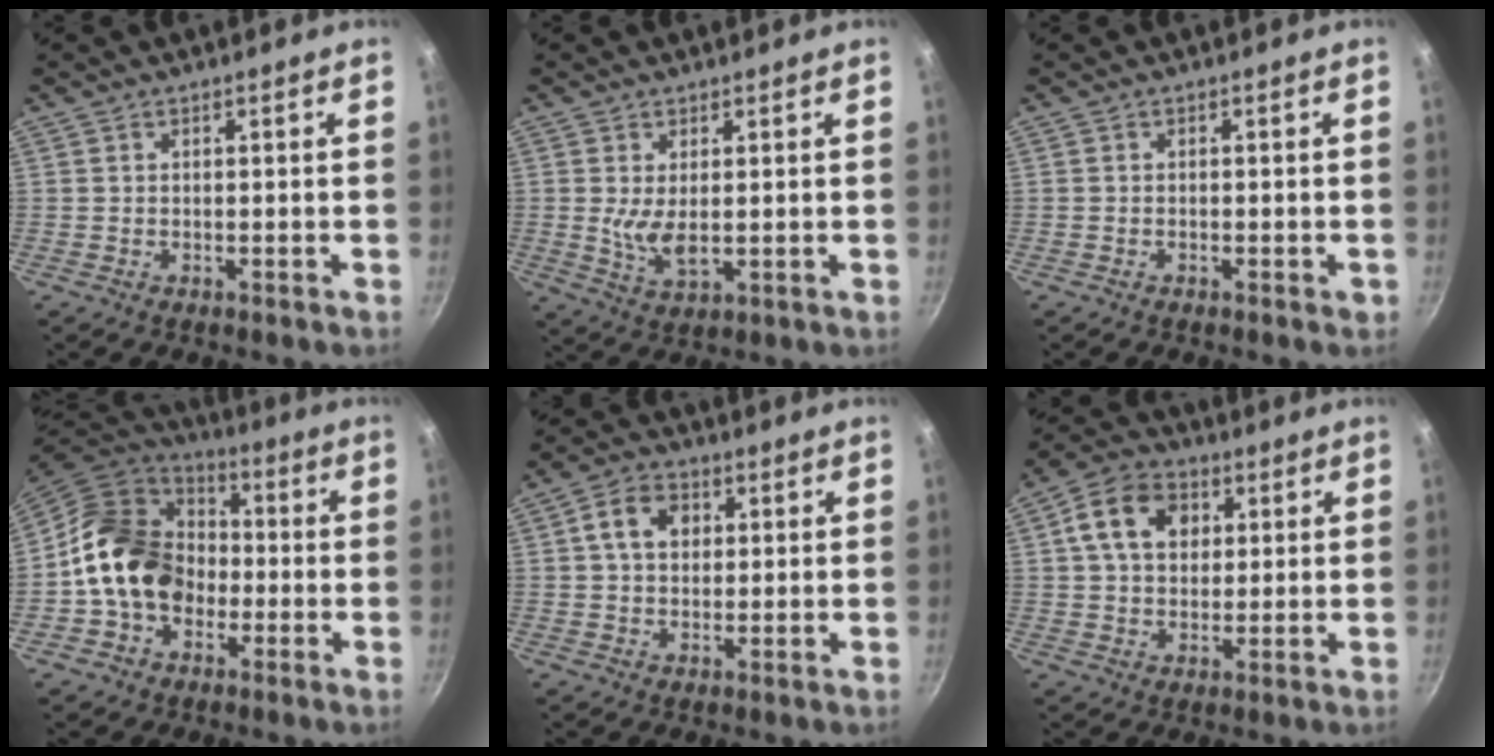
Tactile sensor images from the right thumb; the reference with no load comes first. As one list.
[{"total": 5.2, "force": [0.4, 2.3, 4.7], "torque": [-0.088, -0.019, 0.017]}, {"total": 0.8, "force": [-0.5, 0.3, 0.6], "torque": [-0.009, 0.003, -0.009]}, {"total": 16.7, "force": [-2.4, 13.5, 9.6], "torque": [-0.134, 0.047, -0.053]}, {"total": 7.1, "force": [1.7, 5.4, 4.3], "torque": [-0.055, 0.008, 0.019]}, {"total": 10.9, "force": [3.0, 8.1, 6.6], "torque": [-0.095, 0.010, 0.037]}]